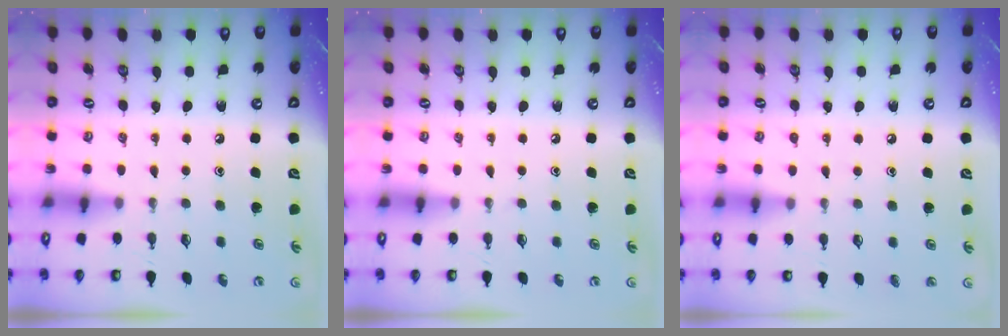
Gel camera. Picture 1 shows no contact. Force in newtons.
{"total": 0.0}
{"total": 3.5, "press": 3.4, "slide": 0.4}